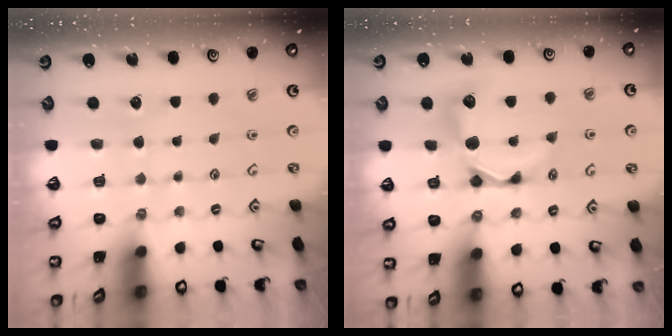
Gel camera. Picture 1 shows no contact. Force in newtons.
{"total": 9.2, "press": 9.1, "slide": 0.9}